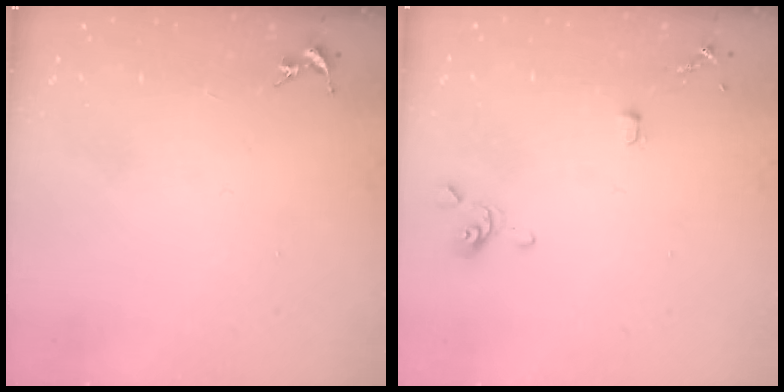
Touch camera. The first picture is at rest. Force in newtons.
{"total": 4.0, "press": 4.0, "slide": 0.8}